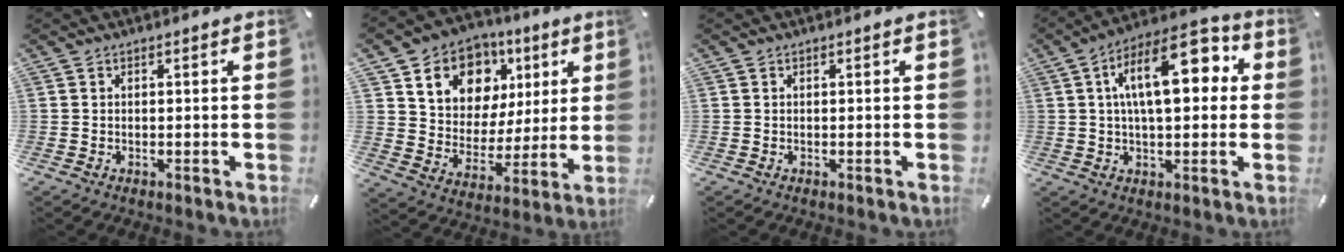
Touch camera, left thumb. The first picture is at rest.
{"total": 13.9, "force": [6.4, 11.5, 4.5], "torque": [-0.073, -0.036, 0.123]}
{"total": 0.0}
{"total": 16.0, "force": [4.1, 7.4, 13.6], "torque": [-0.203, 0.002, 0.068]}